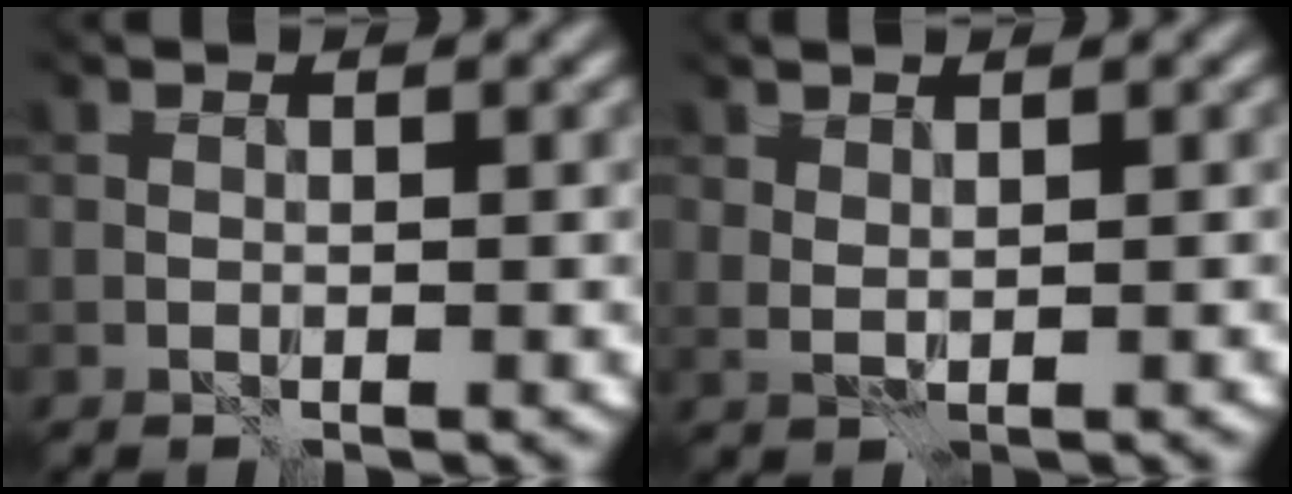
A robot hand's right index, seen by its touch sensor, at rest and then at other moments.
{"total": 1.0, "force": [1.0, -0.2, -0.1], "torque": [-0.003, -0.001, 0.021]}